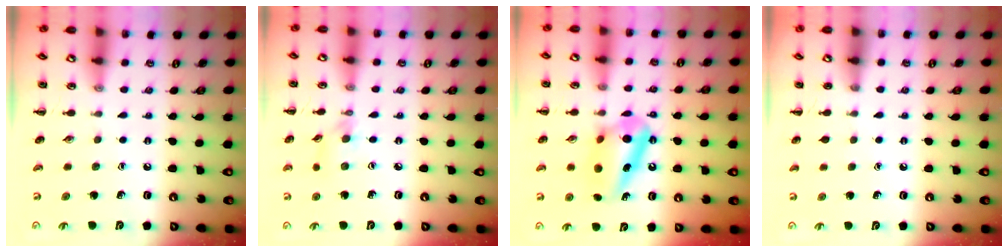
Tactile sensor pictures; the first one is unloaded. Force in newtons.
{"total": 3.1, "press": 2.9, "slide": 1.1}
{"total": 11.1, "press": 11.1, "slide": 0.5}
{"total": 0.0}